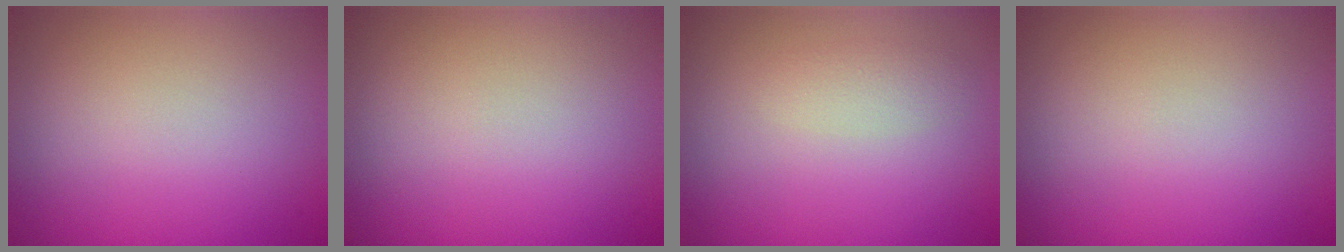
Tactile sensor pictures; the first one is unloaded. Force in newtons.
{"total": 0.0}
{"total": 1.5, "press": 1.5, "slide": 0.1}
{"total": 0.0}